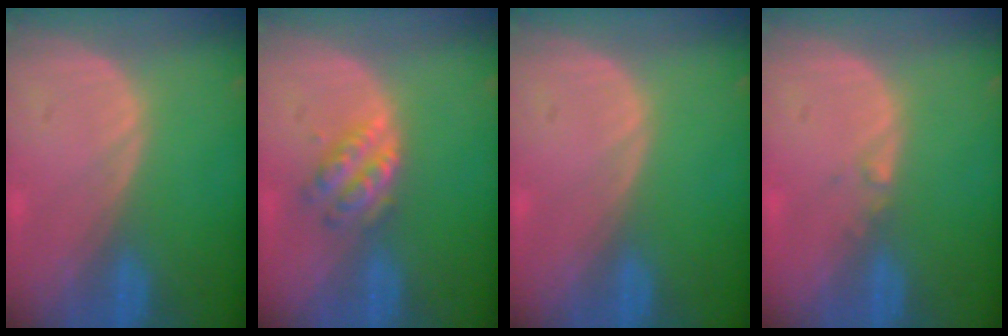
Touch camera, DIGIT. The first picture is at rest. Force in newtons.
{"total": 4.9, "press": 4.3, "slide": 2.3}
{"total": 0.0}
{"total": 0.7, "press": 0.6, "slide": 0.4}